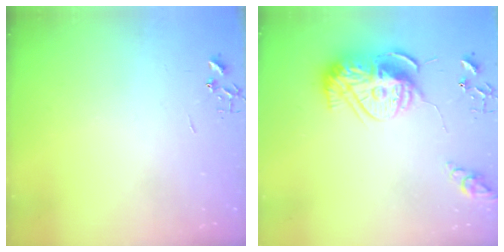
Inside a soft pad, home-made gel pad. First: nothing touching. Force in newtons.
{"total": 16.0, "press": 16.0, "slide": 1.5}